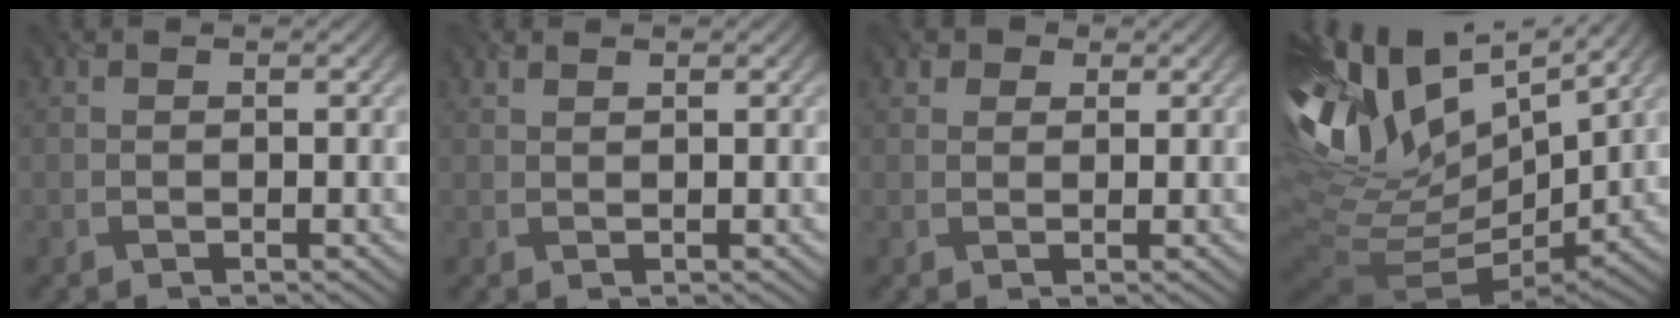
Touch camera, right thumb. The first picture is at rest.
{"total": 0.8, "force": [0.8, -0.1, 0.0], "torque": [-0.002, 0.004, 0.014]}
{"total": 1.9, "force": [1.2, 1.3, 0.7], "torque": [-0.012, 0.005, 0.007]}
{"total": 16.8, "force": [6.6, 8.8, 12.7], "torque": [-0.250, 0.029, 0.150]}